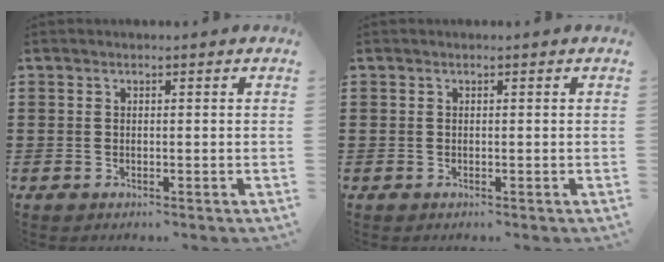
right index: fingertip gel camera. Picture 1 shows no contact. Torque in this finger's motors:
{"motor_torque": [-0.13, 0.13, 0.00, 0.00]}